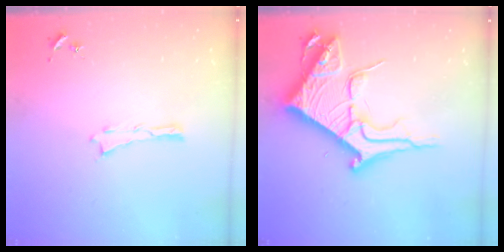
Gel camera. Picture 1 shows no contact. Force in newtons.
{"total": 13.9, "press": 13.9, "slide": 1.5}